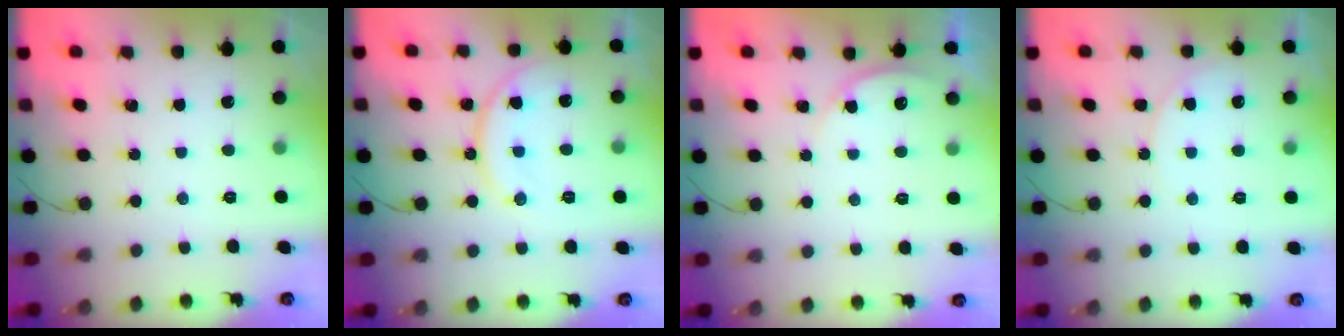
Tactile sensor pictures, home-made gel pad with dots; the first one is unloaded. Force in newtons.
{"total": 12.3, "press": 12.3, "slide": 0.5}
{"total": 3.0, "press": 3.0, "slide": 0.2}
{"total": 5.6, "press": 5.6, "slide": 0.8}